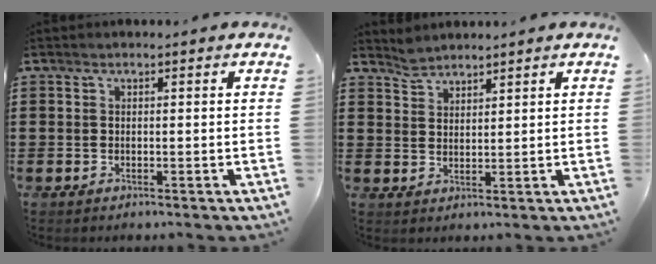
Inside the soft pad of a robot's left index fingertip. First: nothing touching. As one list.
[{"total": 2.4, "force": [2.4, 0.5, -0.1], "torque": [-0.005, 0.000, 0.047]}]